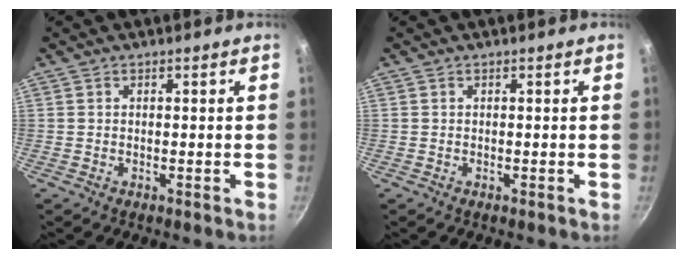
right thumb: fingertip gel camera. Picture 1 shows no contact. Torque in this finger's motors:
{"motor_torque": [0.00, 0.00, -0.14, 0.14, 0.00]}